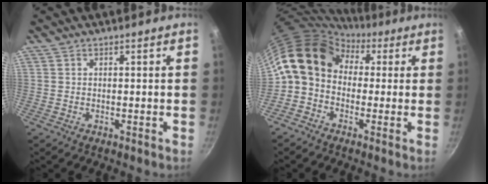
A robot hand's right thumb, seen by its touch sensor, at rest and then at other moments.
{"total": 12.2, "force": [2.3, 9.3, 7.5], "torque": [-0.107, 0.031, 0.016]}